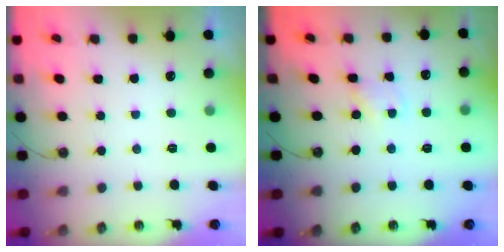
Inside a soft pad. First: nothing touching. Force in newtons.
{"total": 1.1, "press": 1.0, "slide": 0.1}